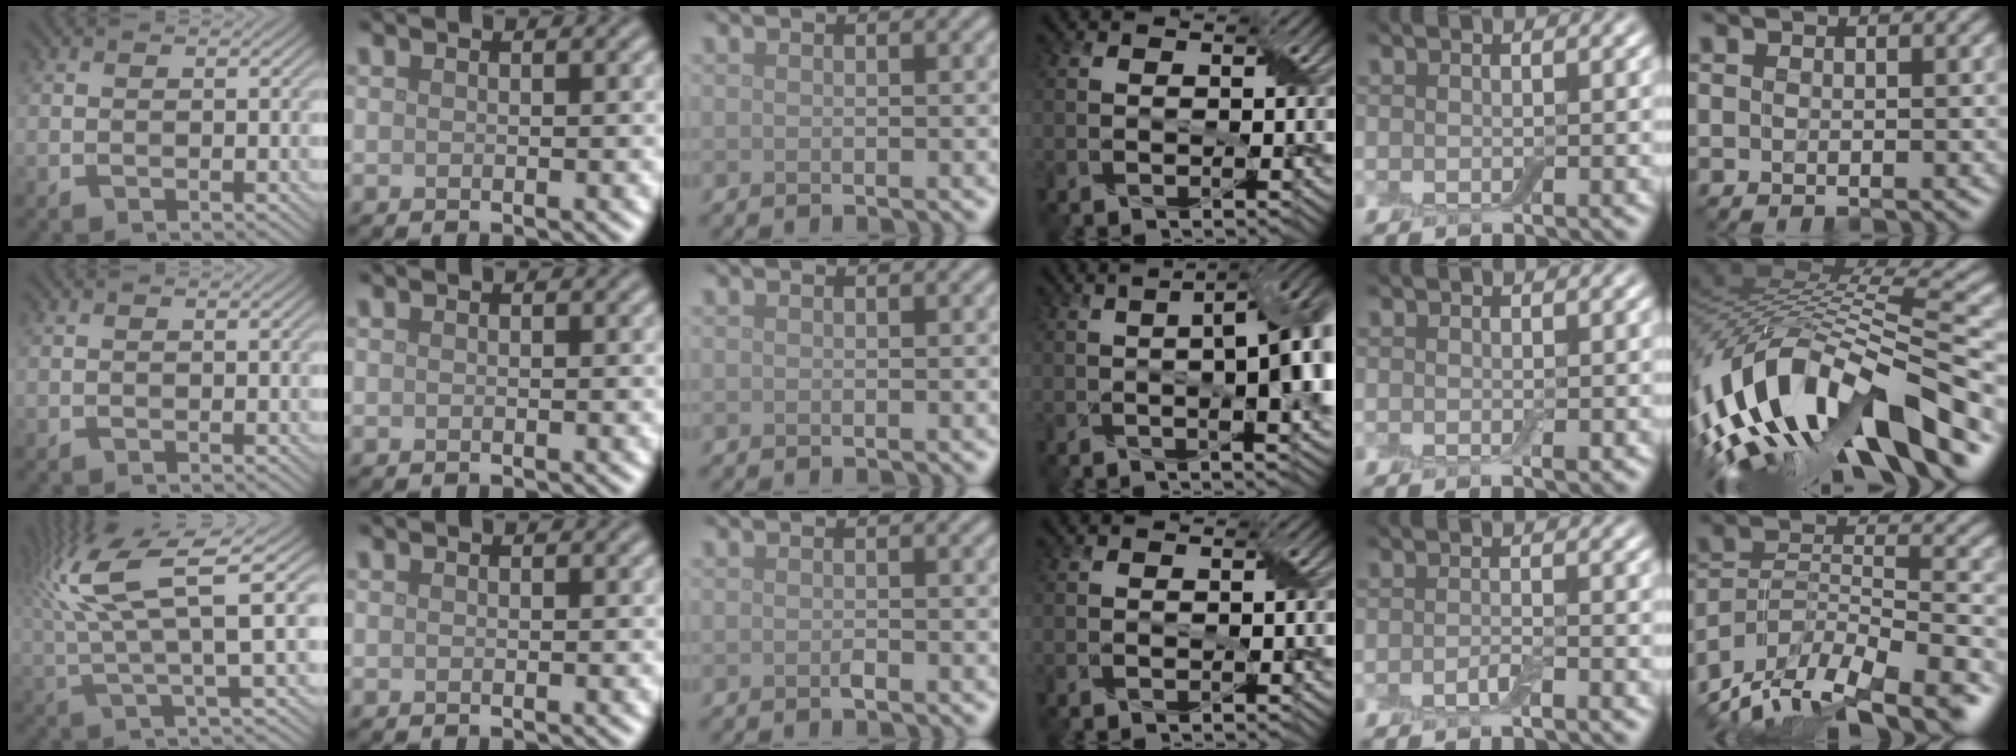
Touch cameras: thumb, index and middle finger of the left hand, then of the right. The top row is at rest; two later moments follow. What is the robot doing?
{"motion": "peel", "object": "aluminum foil"}